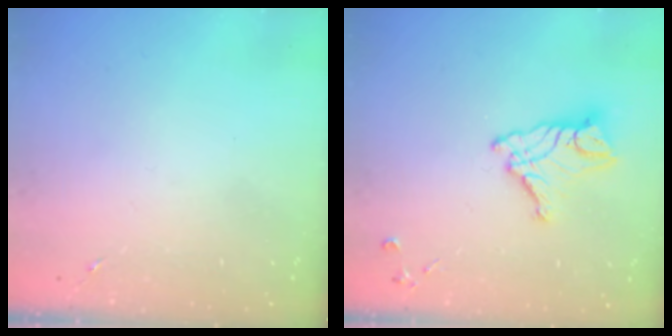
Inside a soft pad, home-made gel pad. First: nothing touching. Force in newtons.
{"total": 12.7, "press": 12.6, "slide": 1.1}